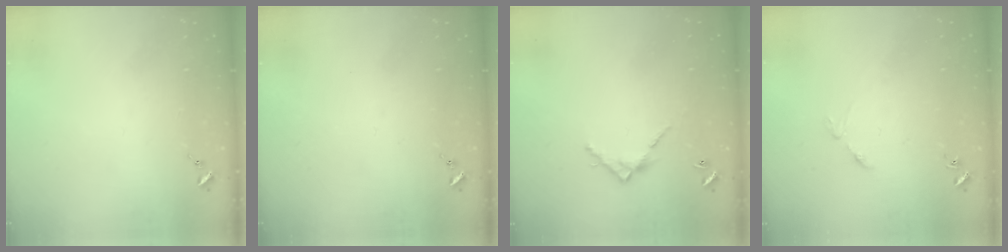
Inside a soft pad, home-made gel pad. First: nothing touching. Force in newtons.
{"total": 0.0}
{"total": 6.3, "press": 6.3, "slide": 0.5}
{"total": 3.8, "press": 3.8, "slide": 0.5}